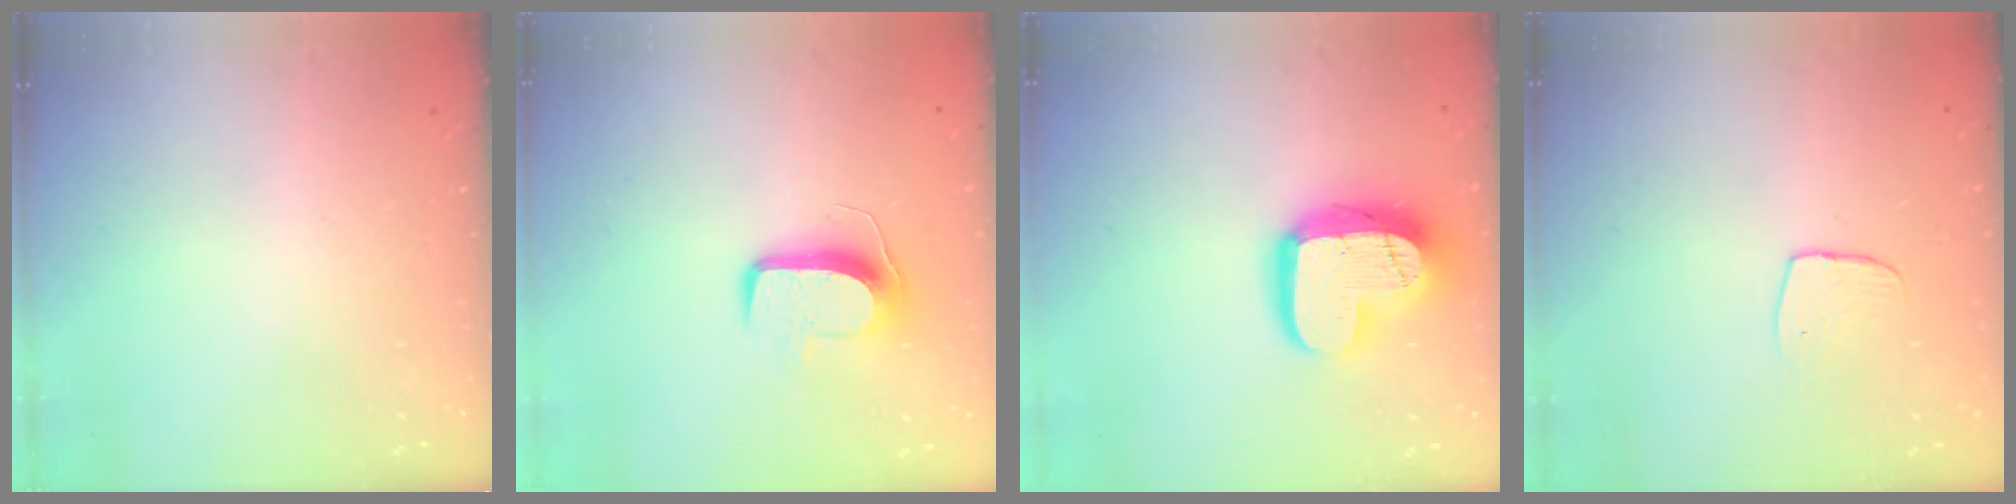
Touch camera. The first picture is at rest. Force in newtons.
{"total": 11.0, "press": 11.0, "slide": 0.9}
{"total": 16.1, "press": 16.1, "slide": 0.9}
{"total": 6.5, "press": 6.5, "slide": 0.5}